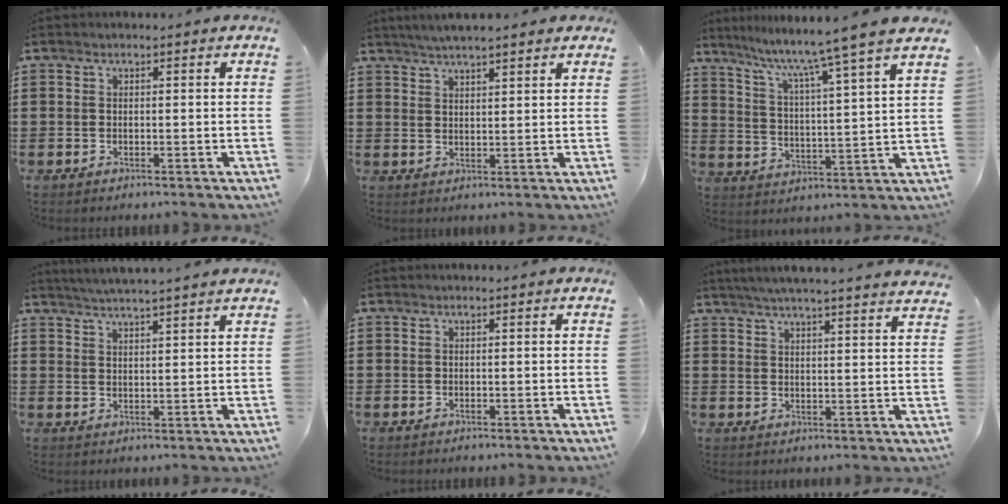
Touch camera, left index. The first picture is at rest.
{"total": 3.3, "force": [3.1, 0.1, 1.3], "torque": [-0.033, -0.002, 0.055]}
{"total": 7.1, "force": [6.0, -1.9, 3.5], "torque": [-0.091, -0.050, 0.089]}
{"total": 3.2, "force": [3.0, -0.8, 0.5], "torque": [-0.020, -0.014, 0.054]}
{"total": 0.0}
{"total": 4.6, "force": [4.3, -0.9, 1.3], "torque": [-0.040, -0.021, 0.074]}